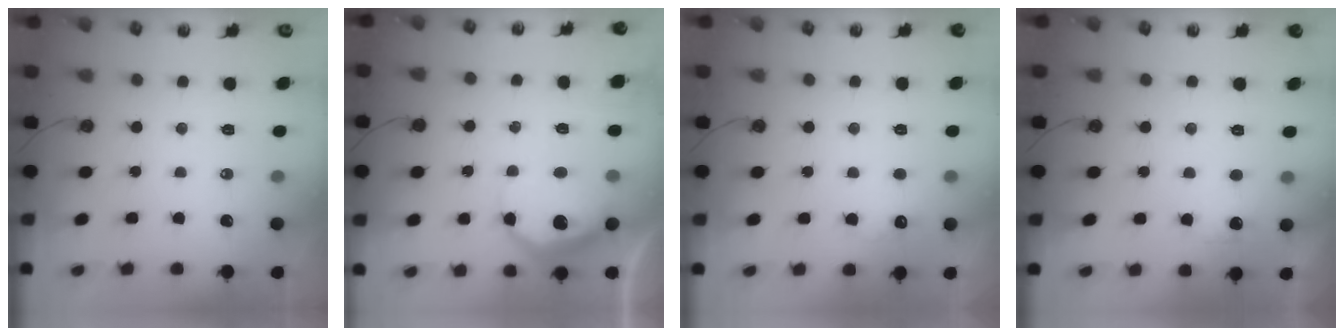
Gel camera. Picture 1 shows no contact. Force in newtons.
{"total": 13.0, "press": 13.0, "slide": 0.8}
{"total": 5.7, "press": 5.6, "slide": 1.3}
{"total": 6.5, "press": 6.4, "slide": 1.4}